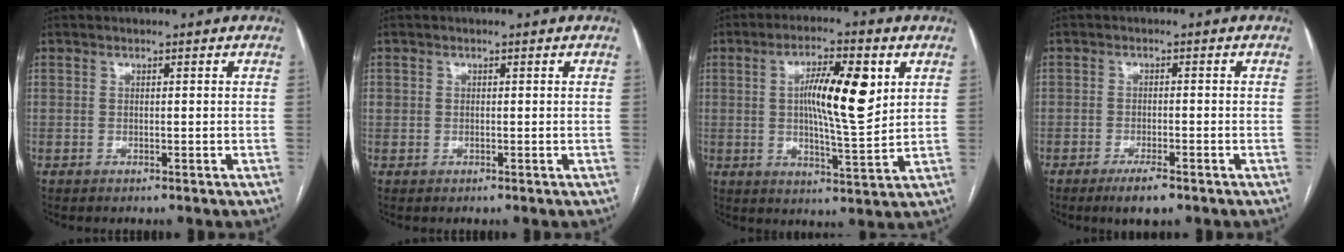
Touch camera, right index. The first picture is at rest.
{"total": 1.0, "force": [0.1, 0.9, 0.4], "torque": [-0.006, 0.011, 0.005]}
{"total": 11.2, "force": [2.8, 2.0, 10.7], "torque": [-0.180, 0.006, 0.045]}
{"total": 3.9, "force": [-2.6, 0.9, 2.7], "torque": [-0.049, -0.003, -0.041]}